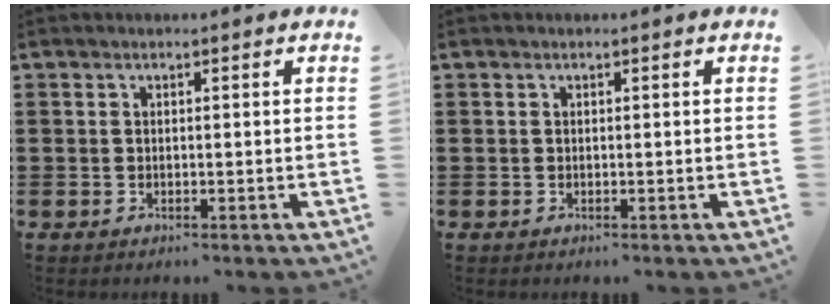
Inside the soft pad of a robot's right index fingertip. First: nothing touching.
{"total": 0.0}